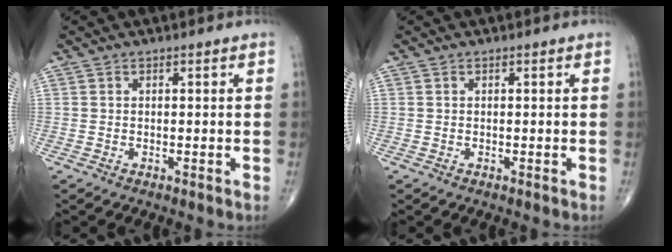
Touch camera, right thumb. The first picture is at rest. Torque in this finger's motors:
{"motor_torque": [-0.02, 0.02, -0.01, 0.00, 0.00]}